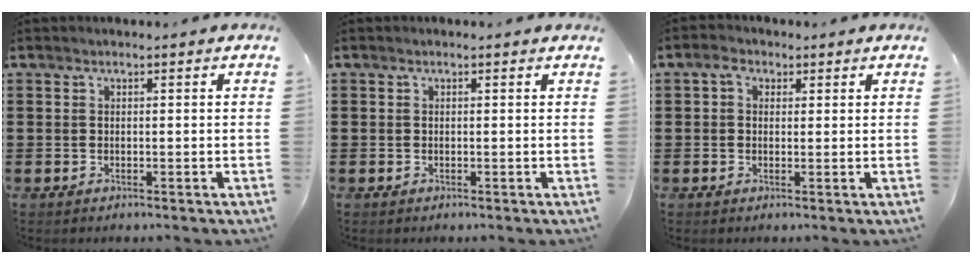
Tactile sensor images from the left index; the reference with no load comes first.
{"total": 0.5, "force": [0.0, 0.5, -0.2], "torque": [0.002, 0.005, -0.001]}
{"total": 2.3, "force": [1.0, 1.7, 1.2], "torque": [-0.021, 0.008, 0.014]}